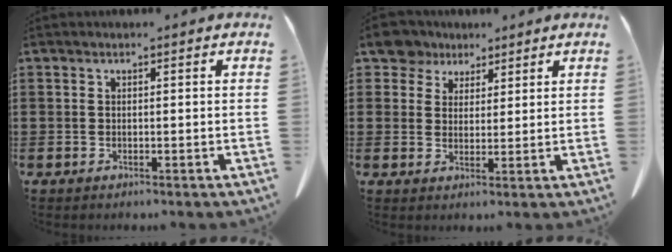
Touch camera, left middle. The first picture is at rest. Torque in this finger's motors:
{"motor_torque": [0.02, 0.15, 0.04, 0.00]}